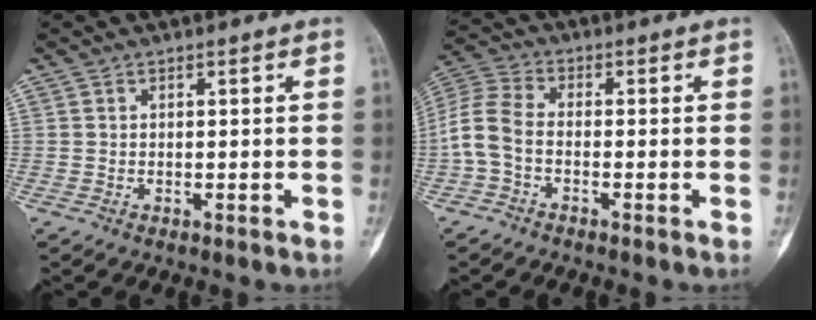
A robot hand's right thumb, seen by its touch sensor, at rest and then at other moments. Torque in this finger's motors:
{"motor_torque": [0.82, 0.58, 0.84, -0.30, 0.14]}